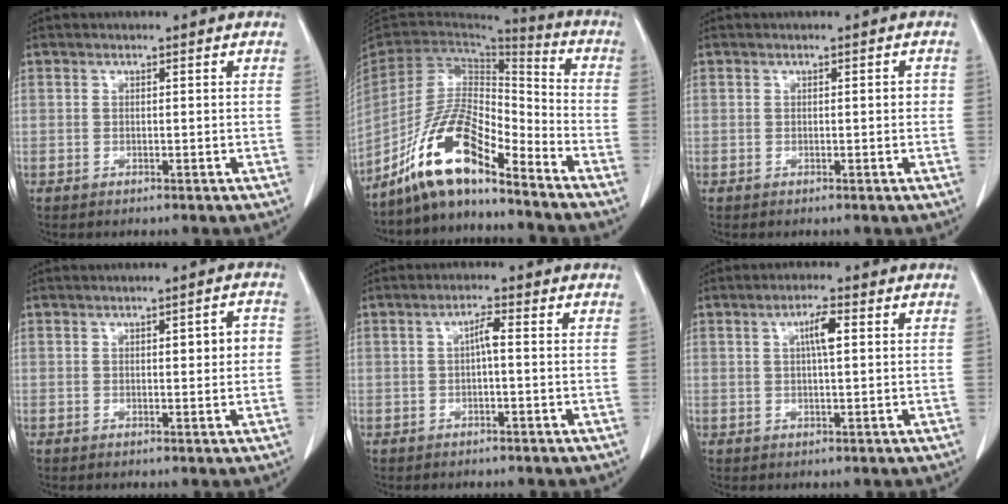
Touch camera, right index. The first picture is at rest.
{"total": 13.0, "force": [-9.7, 2.9, 8.2], "torque": [-0.164, 0.021, -0.181]}
{"total": 1.1, "force": [0.0, 0.4, 1.0], "torque": [-0.011, 0.002, 0.000]}
{"total": 3.5, "force": [0.3, 0.9, 3.4], "torque": [-0.044, 0.008, 0.003]}
{"total": 2.2, "force": [-0.1, 0.3, 2.2], "torque": [-0.038, 0.005, -0.002]}
{"total": 3.6, "force": [0.9, 0.4, 3.5], "torque": [-0.061, 0.004, 0.014]}